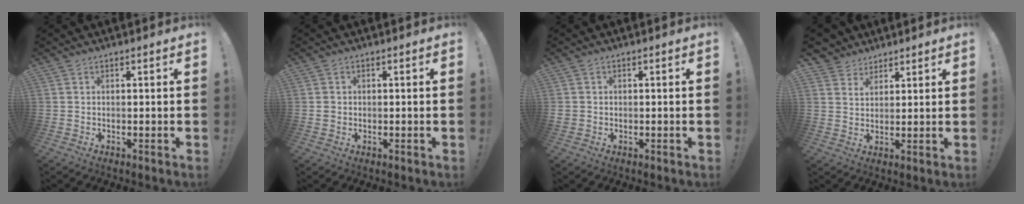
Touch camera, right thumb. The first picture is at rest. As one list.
[{"total": 1.6, "force": [0.4, 1.5, 0.2], "torque": [-0.004, 0.006, 0.006]}, {"total": 1.5, "force": [0.2, 1.5, 0.3], "torque": [-0.004, 0.005, 0.004]}, {"total": 4.7, "force": [3.5, 3.1, -0.1], "torque": [-0.006, -0.027, 0.069]}]